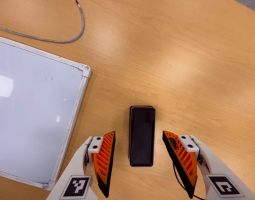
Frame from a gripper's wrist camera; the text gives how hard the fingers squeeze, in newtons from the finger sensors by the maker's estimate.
{"total": 0.0}